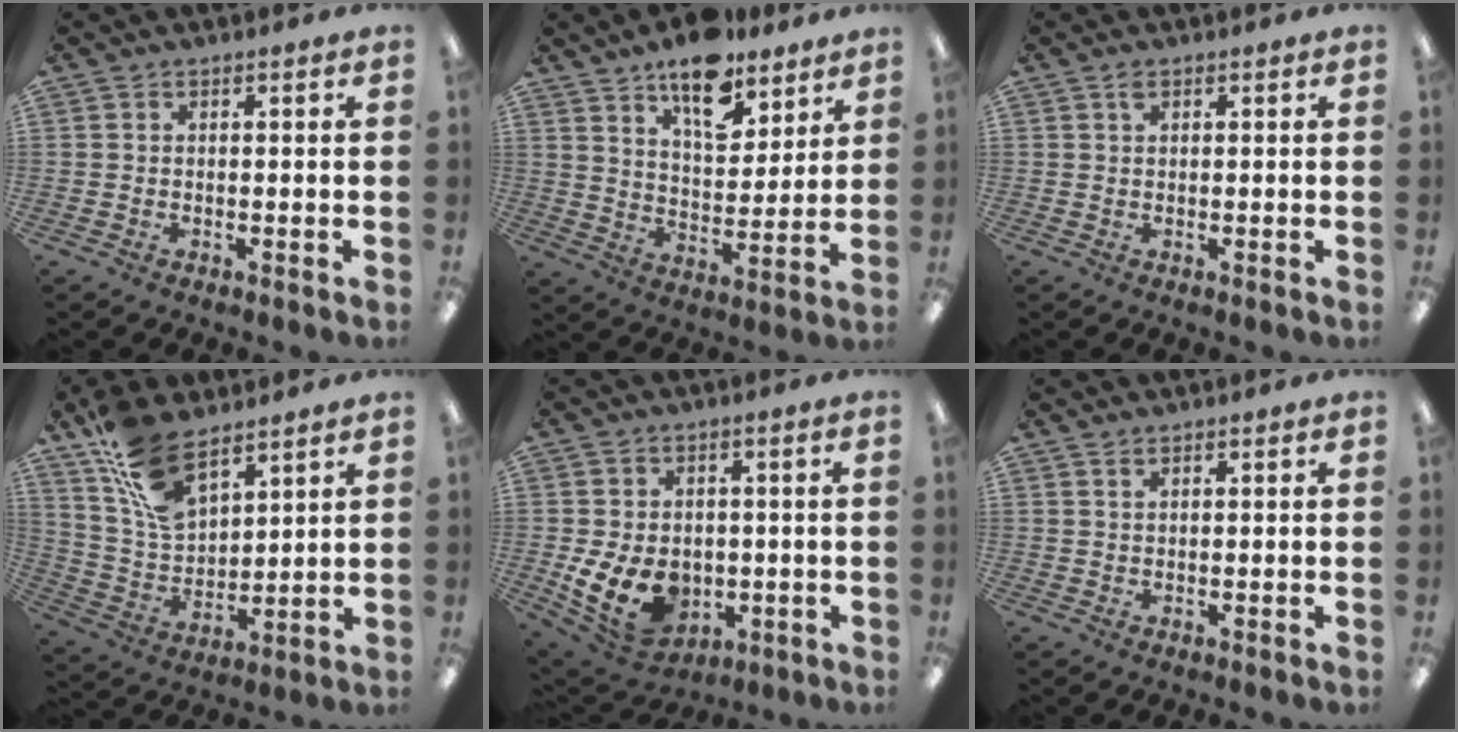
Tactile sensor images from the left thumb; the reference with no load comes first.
{"total": 14.1, "force": [10.4, 6.4, 7.0], "torque": [-0.095, -0.062, 0.183]}
{"total": 1.2, "force": [0.7, 0.6, 0.8], "torque": [-0.019, 0.003, 0.013]}
{"total": 14.2, "force": [9.9, 6.6, 7.7], "torque": [-0.161, -0.041, 0.189]}
{"total": 12.2, "force": [-2.6, 8.8, 8.0], "torque": [-0.166, 0.003, -0.042]}
{"total": 0.9, "force": [0.7, 0.3, 0.5], "torque": [-0.012, 0.001, 0.013]}